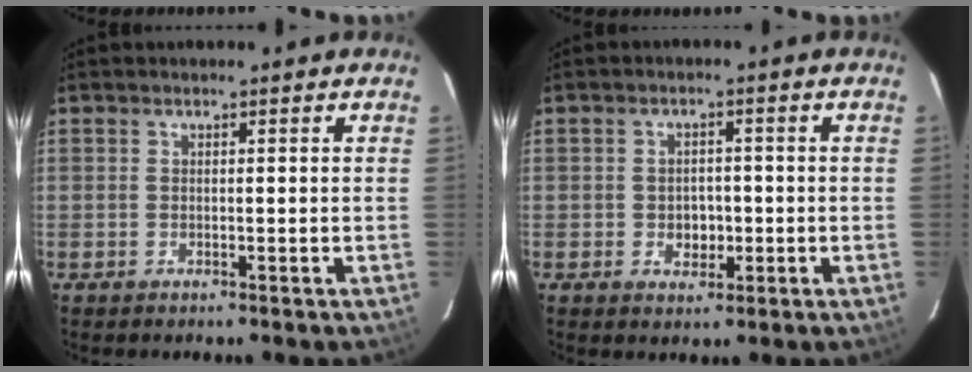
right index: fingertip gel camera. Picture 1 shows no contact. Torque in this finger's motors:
{"motor_torque": [0.00, 0.03, 0.05, 0.01]}